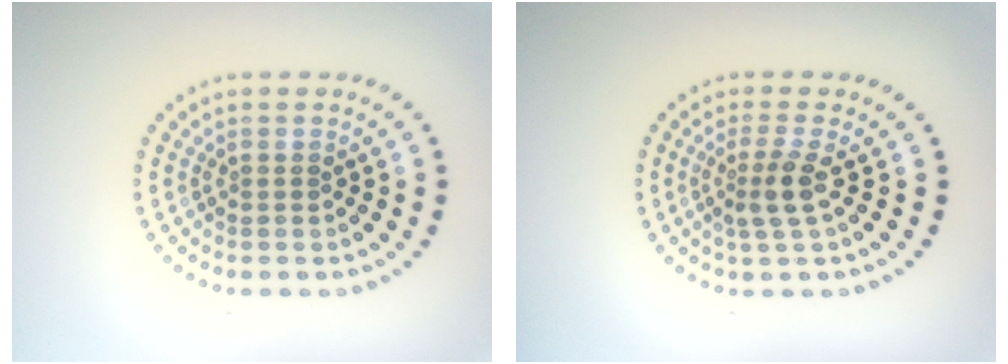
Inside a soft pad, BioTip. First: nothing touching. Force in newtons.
{"total": 2.4, "press": 1.8, "slide": 1.6}